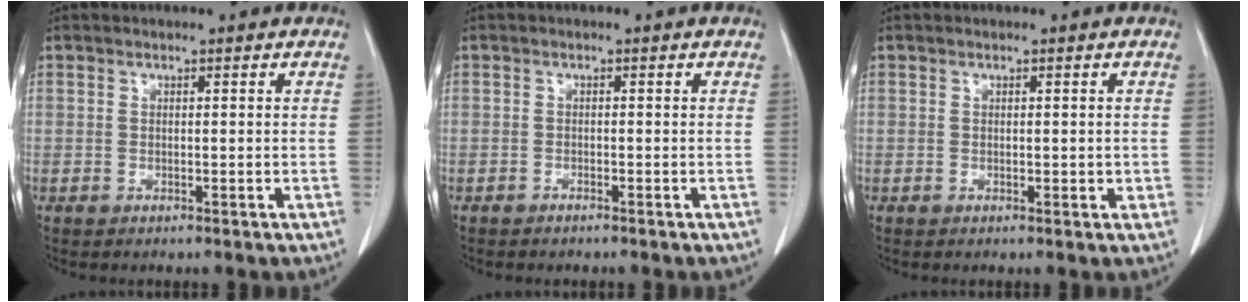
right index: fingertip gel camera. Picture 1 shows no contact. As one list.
[{"total": 0.6, "force": [-0.6, 0.1, 0.1], "torque": [-0.007, -0.001, -0.012]}, {"total": 1.4, "force": [0.0, 0.7, 1.3], "torque": [-0.016, -0.002, 0.003]}]